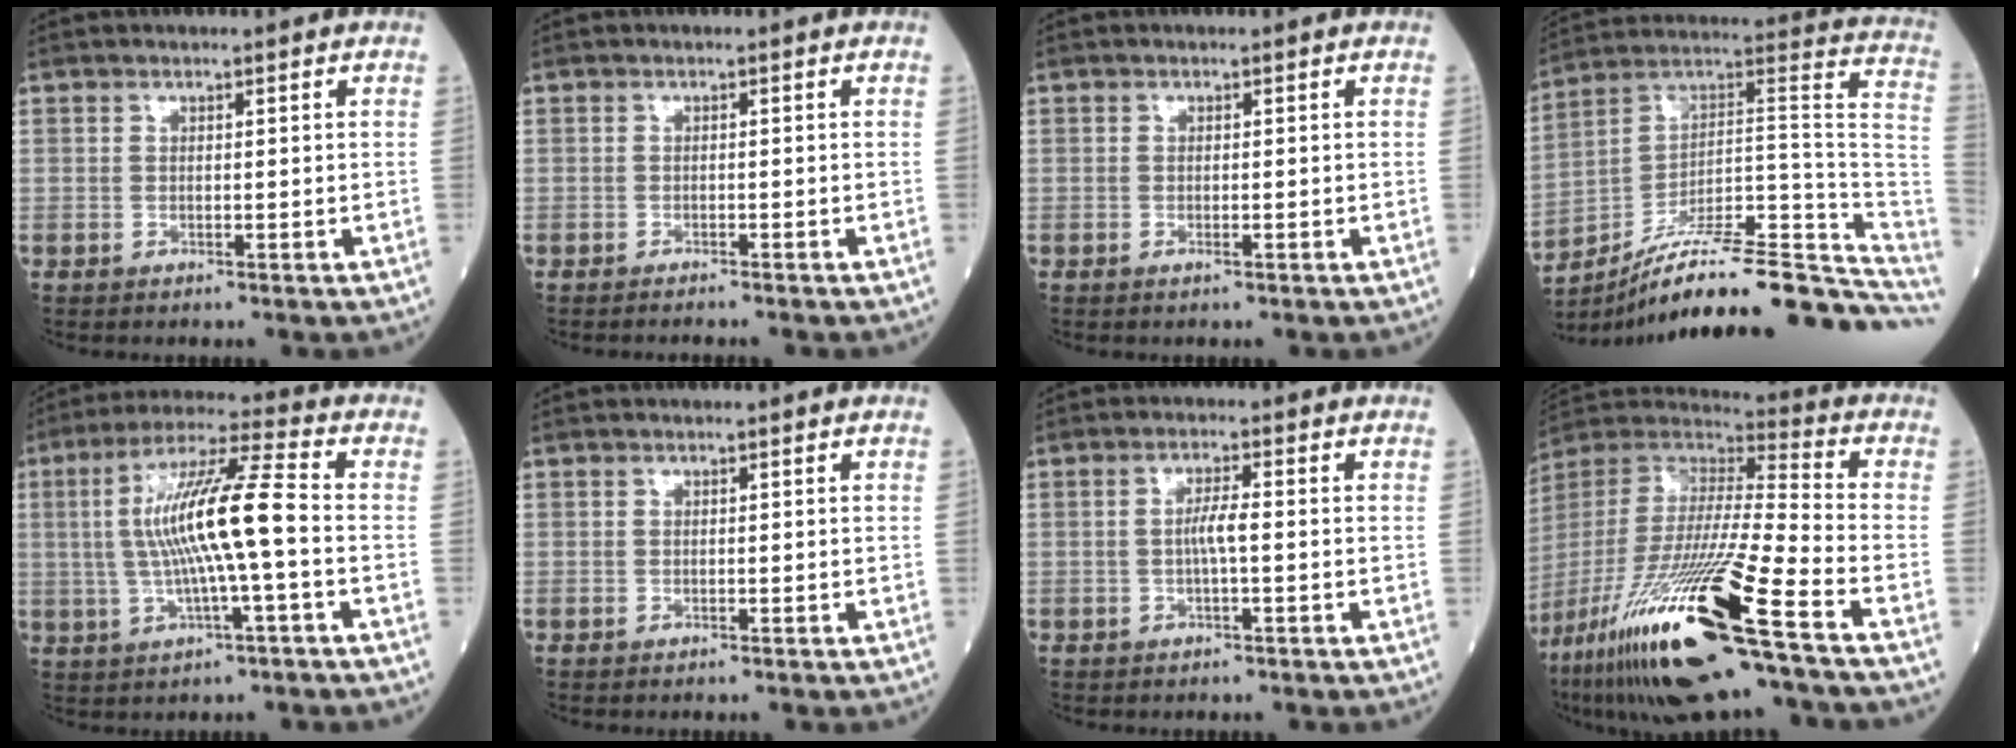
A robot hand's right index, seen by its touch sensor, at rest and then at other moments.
{"total": 2.1, "force": [-2.0, -0.1, 0.6], "torque": [-0.006, -0.002, -0.026]}
{"total": 0.7, "force": [-0.3, 0.0, 0.6], "torque": [-0.014, -0.002, -0.003]}
{"total": 24.0, "force": [-18.8, 3.7, 14.5], "torque": [-0.133, 0.054, -0.284]}
{"total": 13.0, "force": [-0.4, 0.6, 13.0], "torque": [-0.245, 0.016, -0.010]}
{"total": 0.0}
{"total": 2.8, "force": [-0.3, 0.2, 2.8], "torque": [-0.053, 0.003, -0.007]}
{"total": 28.3, "force": [-16.2, 1.5, 23.2], "torque": [-0.484, -0.064, -0.306]}